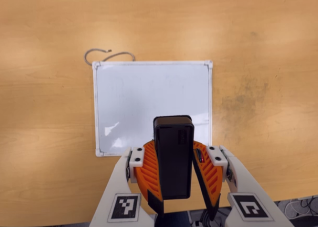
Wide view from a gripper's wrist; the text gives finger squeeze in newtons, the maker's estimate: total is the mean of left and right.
{"total": 8.8, "left": 9.3, "right": 8.3}